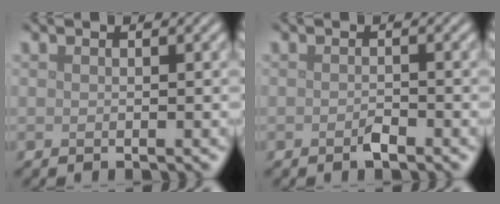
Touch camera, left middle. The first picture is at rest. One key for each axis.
{"total": 1.0, "fx": -0.6, "fy": 0.3, "fz": 0.7, "tx": -0.014, "ty": -0.001, "tz": -0.011}